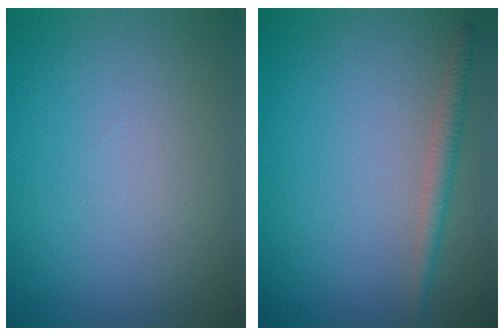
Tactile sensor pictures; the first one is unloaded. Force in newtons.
{"total": 1.9, "press": 1.9, "slide": 0.0}